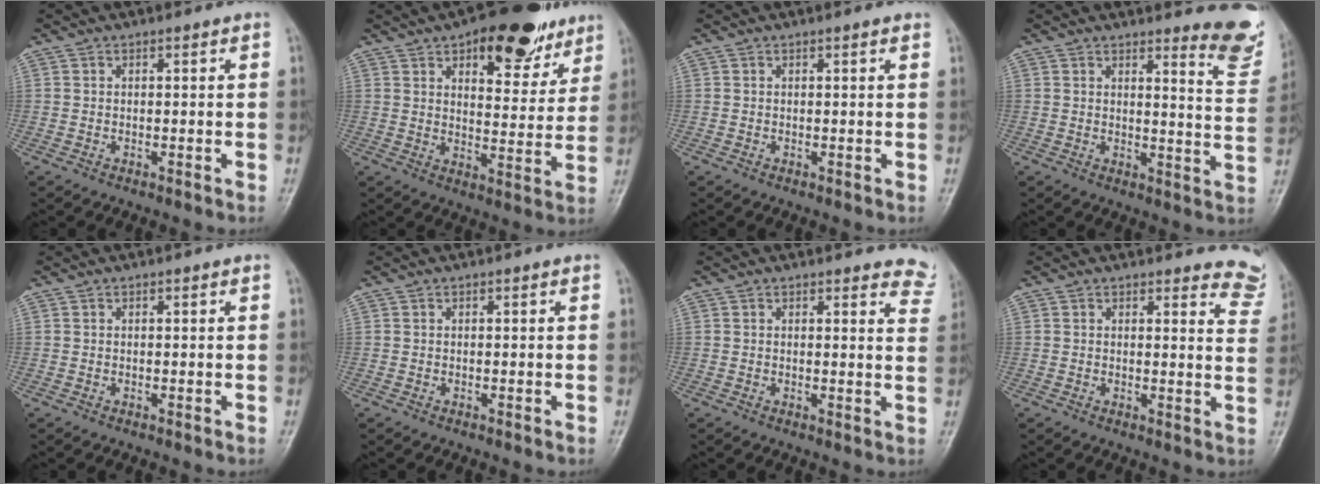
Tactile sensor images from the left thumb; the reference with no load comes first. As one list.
[{"total": 16.3, "force": [9.8, 7.6, 10.6], "torque": [-0.085, -0.036, 0.136]}, {"total": 0.7, "force": [0.4, 0.1, 0.5], "torque": [-0.007, 0.001, 0.003]}, {"total": 9.3, "force": [8.3, 1.6, 3.7], "torque": [-0.018, -0.090, 0.082]}, {"total": 0.0}, {"total": 0.0}, {"total": 7.1, "force": [6.7, 2.4, 1.0], "torque": [0.035, -0.032, 0.040]}, {"total": 8.7, "force": [8.4, 2.4, 0.5], "torque": [0.044, -0.066, 0.055]}]